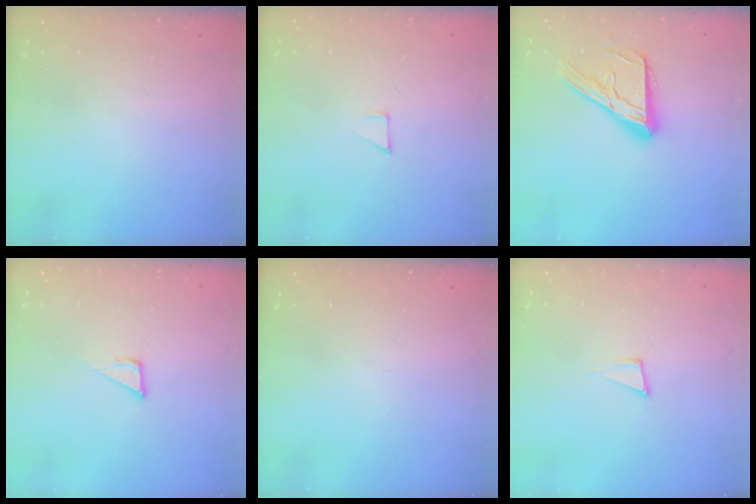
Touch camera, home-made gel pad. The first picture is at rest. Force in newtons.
{"total": 2.8, "press": 2.8, "slide": 0.2}
{"total": 15.7, "press": 15.7, "slide": 1.5}
{"total": 3.5, "press": 3.5, "slide": 0.2}
{"total": 0.0}
{"total": 4.1, "press": 2.6, "slide": 3.2}